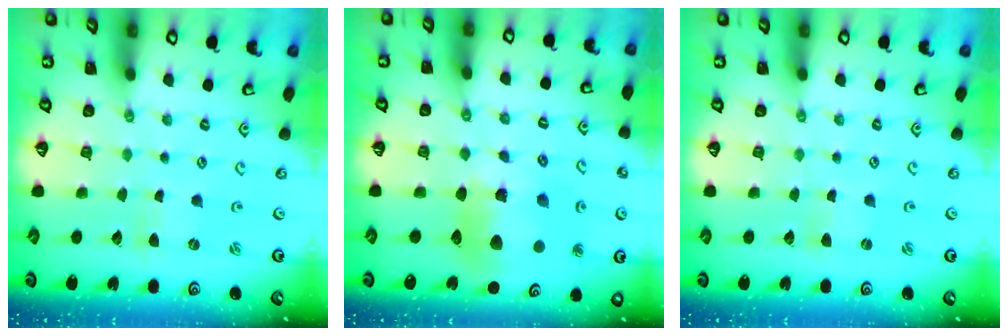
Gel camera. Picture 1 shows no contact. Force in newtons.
{"total": 13.9, "press": 13.8, "slide": 2.1}
{"total": 0.0}